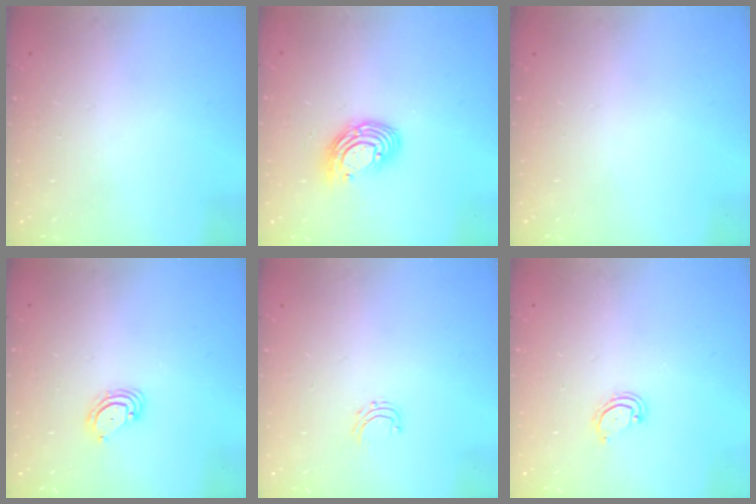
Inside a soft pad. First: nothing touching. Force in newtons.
{"total": 10.3, "press": 10.3, "slide": 1.0}
{"total": 0.0}
{"total": 4.5, "press": 4.5, "slide": 0.3}
{"total": 3.7, "press": 3.7, "slide": 0.3}
{"total": 2.8, "press": 2.8, "slide": 0.2}